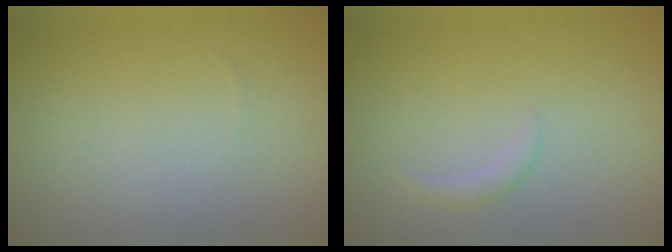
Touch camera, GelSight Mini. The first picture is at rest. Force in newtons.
{"total": 1.0, "press": 1.0, "slide": 0.1}